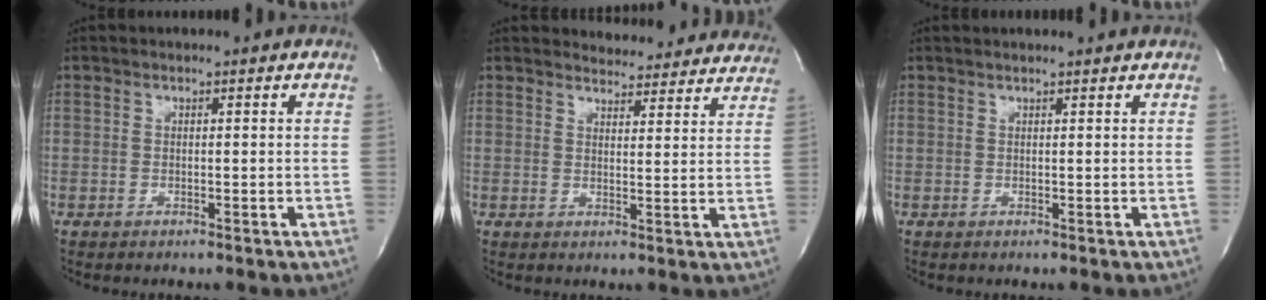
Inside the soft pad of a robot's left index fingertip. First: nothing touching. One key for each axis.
{"total": 14.3, "fx": 13.8, "fy": 3.7, "fz": 1.6, "tx": 0.006, "ty": -0.021, "tz": 0.143}
{"total": 2.9, "fx": 2.7, "fy": 0.0, "fz": 0.9, "tx": -0.014, "ty": 0.013, "tz": 0.031}